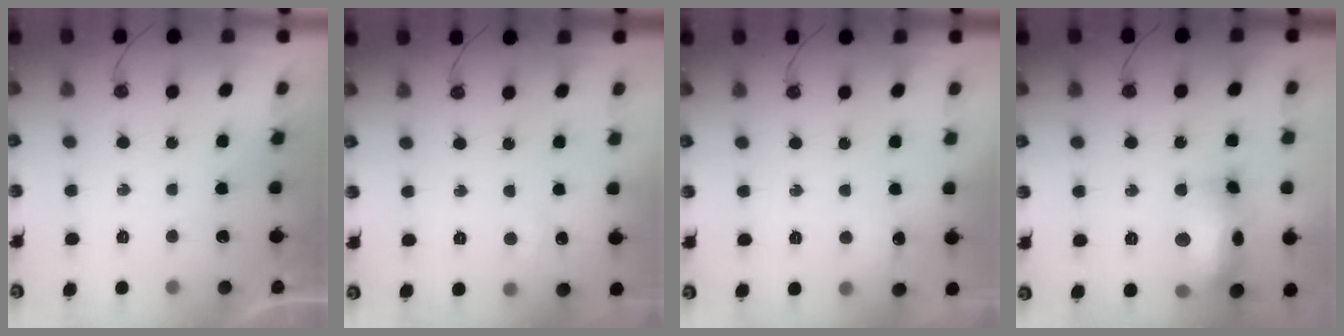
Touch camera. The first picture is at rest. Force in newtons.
{"total": 5.5, "press": 5.4, "slide": 0.8}
{"total": 6.3, "press": 6.2, "slide": 0.9}
{"total": 17.7, "press": 17.6, "slide": 1.4}